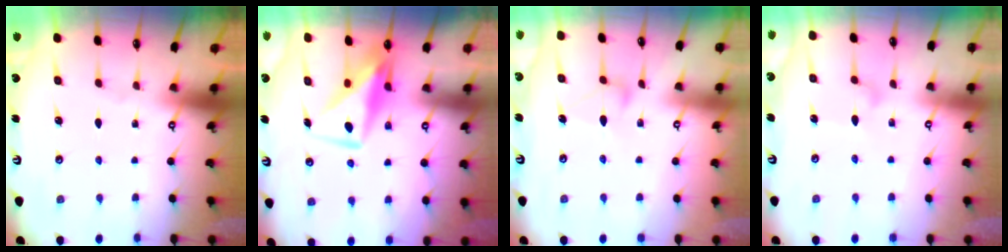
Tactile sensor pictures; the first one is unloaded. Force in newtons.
{"total": 9.6, "press": 9.6, "slide": 0.6}
{"total": 6.7, "press": 6.7, "slide": 0.4}
{"total": 8.0, "press": 8.0, "slide": 0.5}